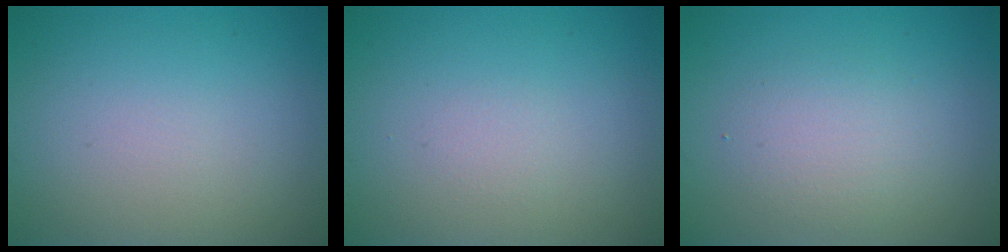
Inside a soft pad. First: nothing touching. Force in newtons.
{"total": 0.6, "press": 0.6, "slide": 0.1}
{"total": 2.4, "press": 2.4, "slide": 0.2}